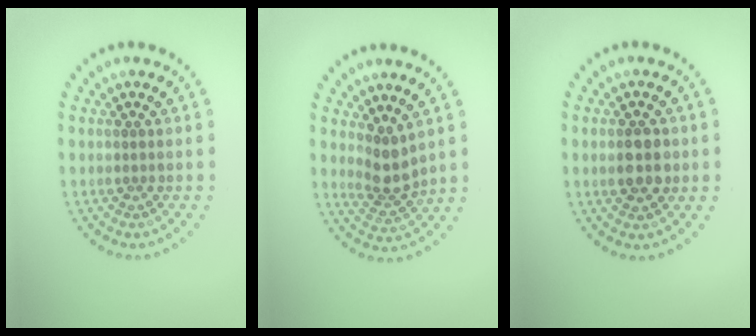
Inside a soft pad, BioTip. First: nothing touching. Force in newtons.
{"total": 2.8, "press": 2.1, "slide": 1.9}
{"total": 2.6, "press": 2.6, "slide": 0.0}